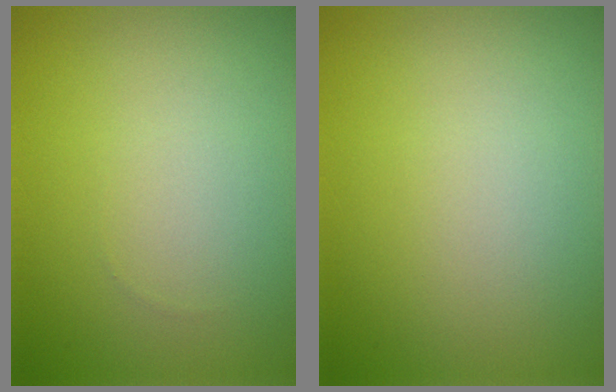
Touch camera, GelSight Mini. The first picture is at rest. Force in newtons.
{"total": 0.0}